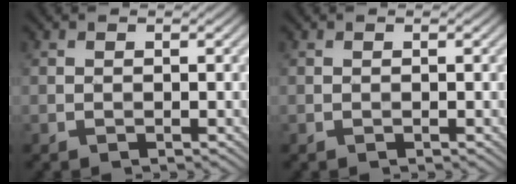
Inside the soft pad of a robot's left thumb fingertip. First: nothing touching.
{"total": 0.0}